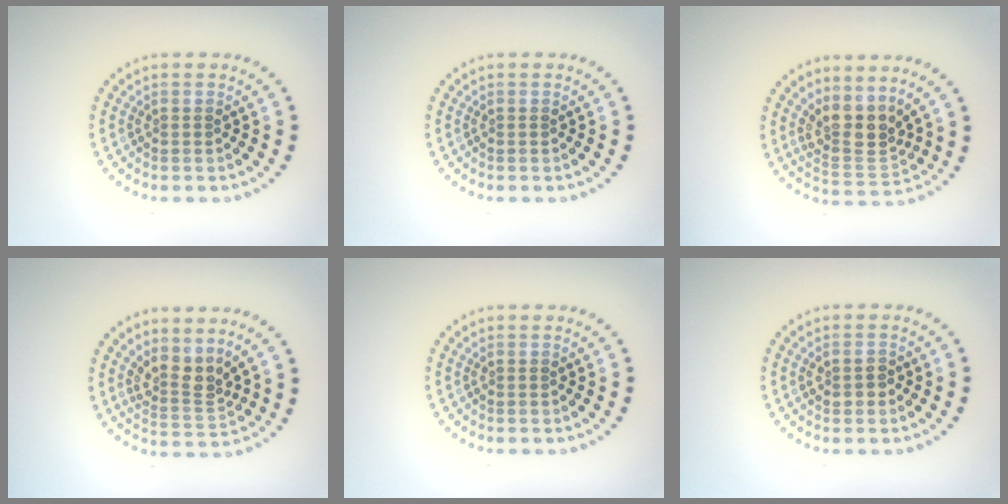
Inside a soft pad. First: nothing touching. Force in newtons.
{"total": 0.0}
{"total": 3.7, "press": 2.9, "slide": 2.3}
{"total": 2.8, "press": 2.1, "slide": 1.9}
{"total": 0.0}
{"total": 1.5, "press": 1.5, "slide": 0.1}